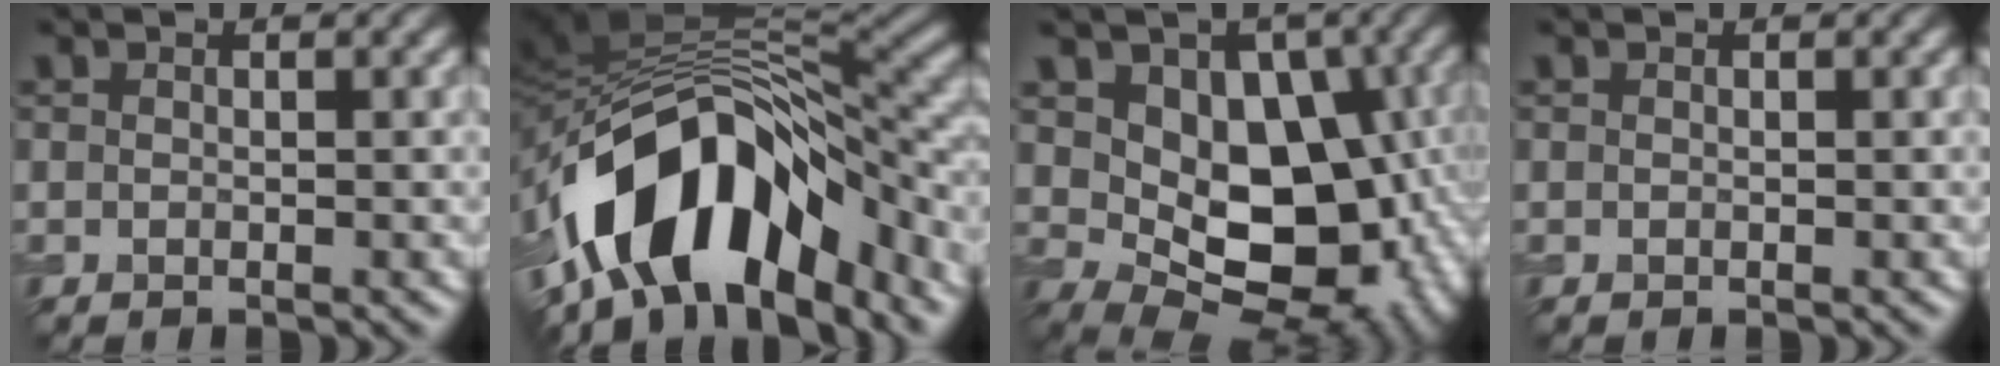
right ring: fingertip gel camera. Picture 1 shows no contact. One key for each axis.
{"total": 13.4, "fx": -6.6, "fy": 7.0, "fz": 9.3, "tx": -0.146, "ty": 0.006, "tz": -0.116}
{"total": 12.2, "fx": 0.2, "fy": 8.4, "fz": 8.9, "tx": -0.093, "ty": -0.005, "tz": 0.011}
{"total": 0.0}